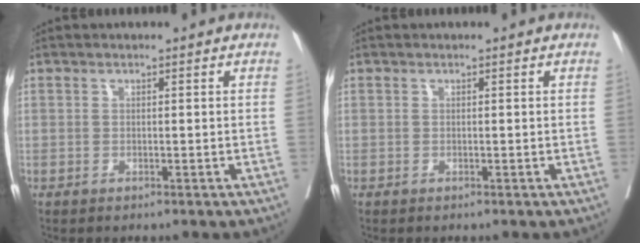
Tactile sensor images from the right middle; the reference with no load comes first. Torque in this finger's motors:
{"motor_torque": [0.05, -0.03, 0.04, 0.00]}